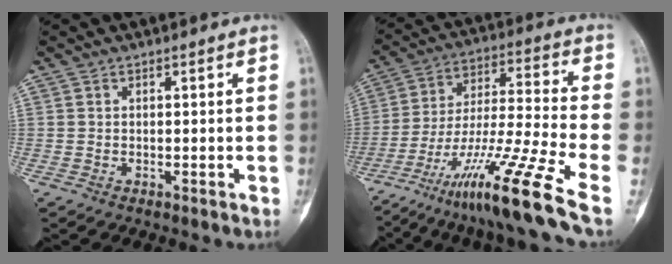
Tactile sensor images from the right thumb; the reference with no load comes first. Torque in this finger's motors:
{"motor_torque": [0.89, -0.68, 1.44, -1.33, 0.41]}